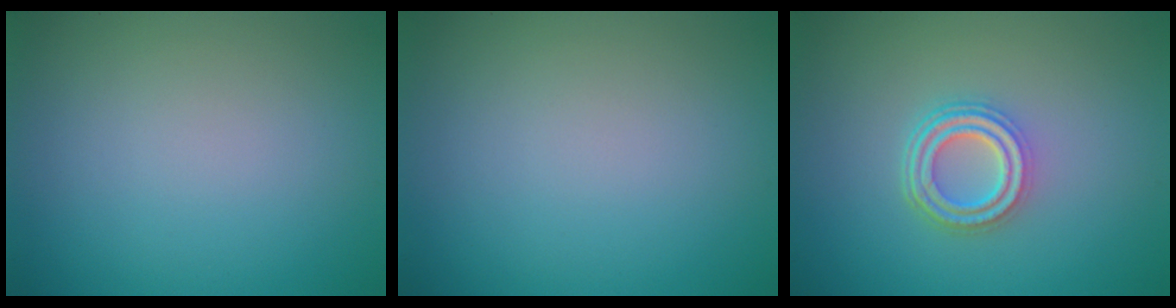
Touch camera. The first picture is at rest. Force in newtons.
{"total": 0.0}
{"total": 4.1, "press": 3.1, "slide": 2.6}